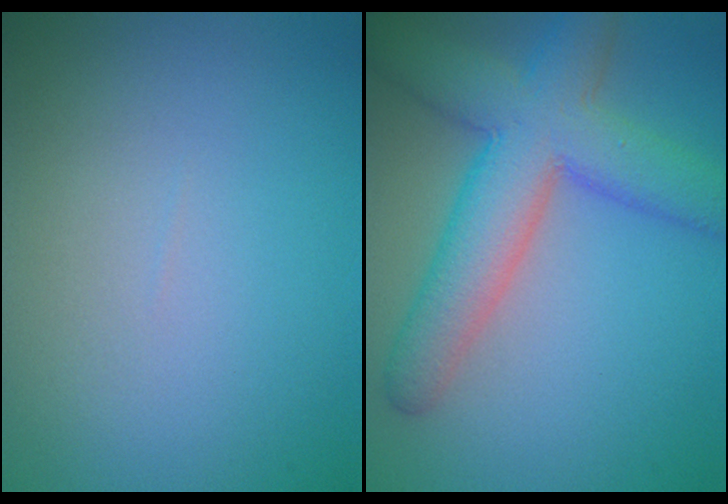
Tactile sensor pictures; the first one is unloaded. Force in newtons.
{"total": 7.8, "press": 7.8, "slide": 0.3}